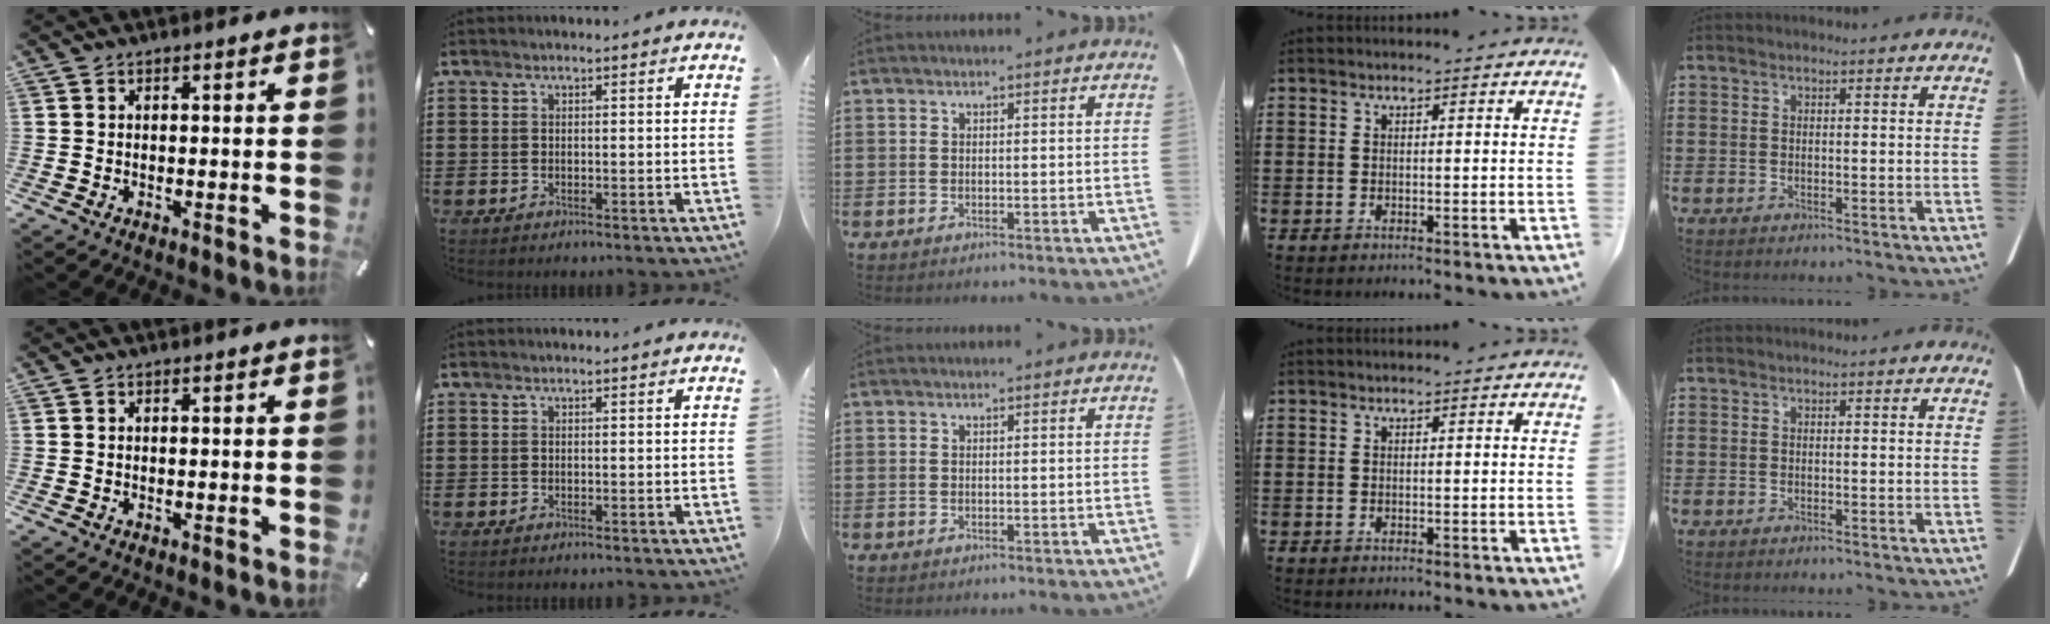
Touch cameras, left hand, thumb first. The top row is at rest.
{}